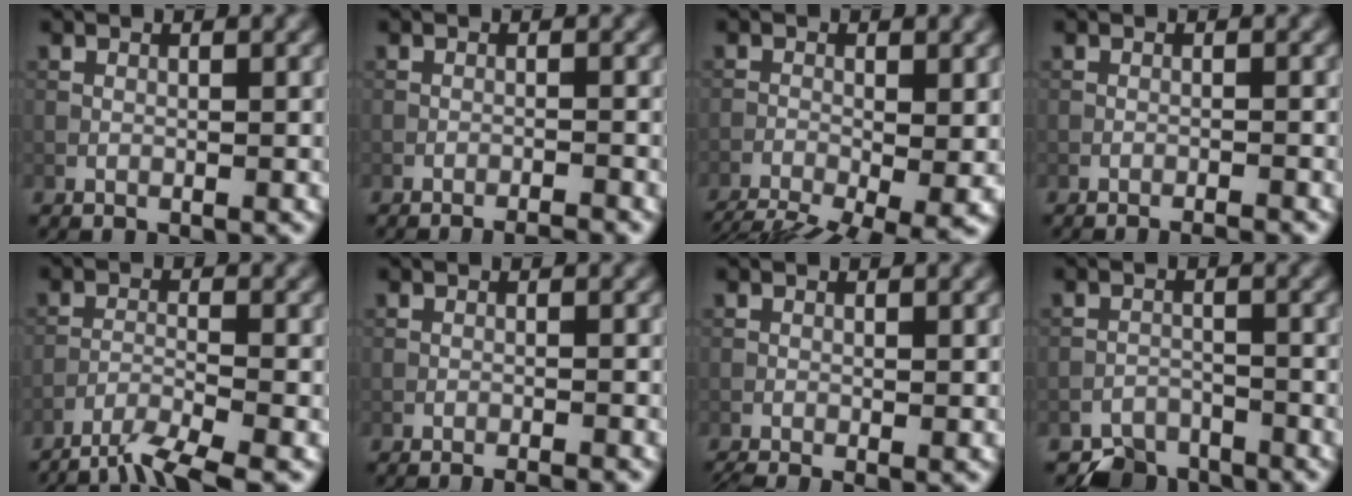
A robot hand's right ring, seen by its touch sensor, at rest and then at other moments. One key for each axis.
{"total": 3.0, "fx": -2.7, "fy": 0.3, "fz": 1.2, "tx": -0.013, "ty": 0.001, "tz": -0.045}
{"total": 11.0, "fx": -8.3, "fy": 3.7, "fz": 6.2, "tx": -0.103, "ty": -0.032, "tz": -0.105}
{"total": 2.0, "fx": -1.8, "fy": 0.2, "fz": 1.0, "tx": -0.010, "ty": 0.004, "tz": -0.034}
{"total": 4.8, "fx": -3.9, "fy": 0.6, "fz": 2.8, "tx": -0.049, "ty": -0.005, "tz": -0.077}
{"total": 2.0, "fx": -1.6, "fy": 0.2, "fz": 1.1, "tx": -0.011, "ty": 0.007, "tz": -0.032}
{"total": 1.8, "fx": -1.2, "fy": 0.4, "fz": 1.3, "tx": -0.026, "ty": -0.007, "tz": -0.023}
{"total": 3.2, "fx": -3.1, "fy": 1.1, "fz": 0.1, "tx": 0.005, "ty": 0.002, "tz": -0.057}